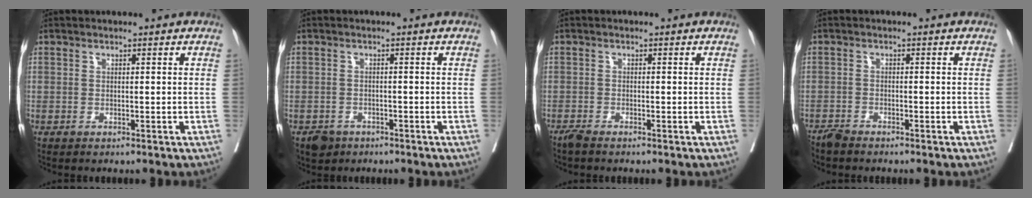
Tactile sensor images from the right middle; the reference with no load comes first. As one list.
[{"total": 2.9, "force": [-2.0, 2.1, 0.4], "torque": [-0.008, 0.005, -0.031]}, {"total": 1.1, "force": [-1.0, 0.0, 0.4], "torque": [-0.012, -0.003, -0.022]}, {"total": 1.6, "force": [-1.6, 0.2, 0.2], "torque": [-0.004, -0.003, -0.030]}]